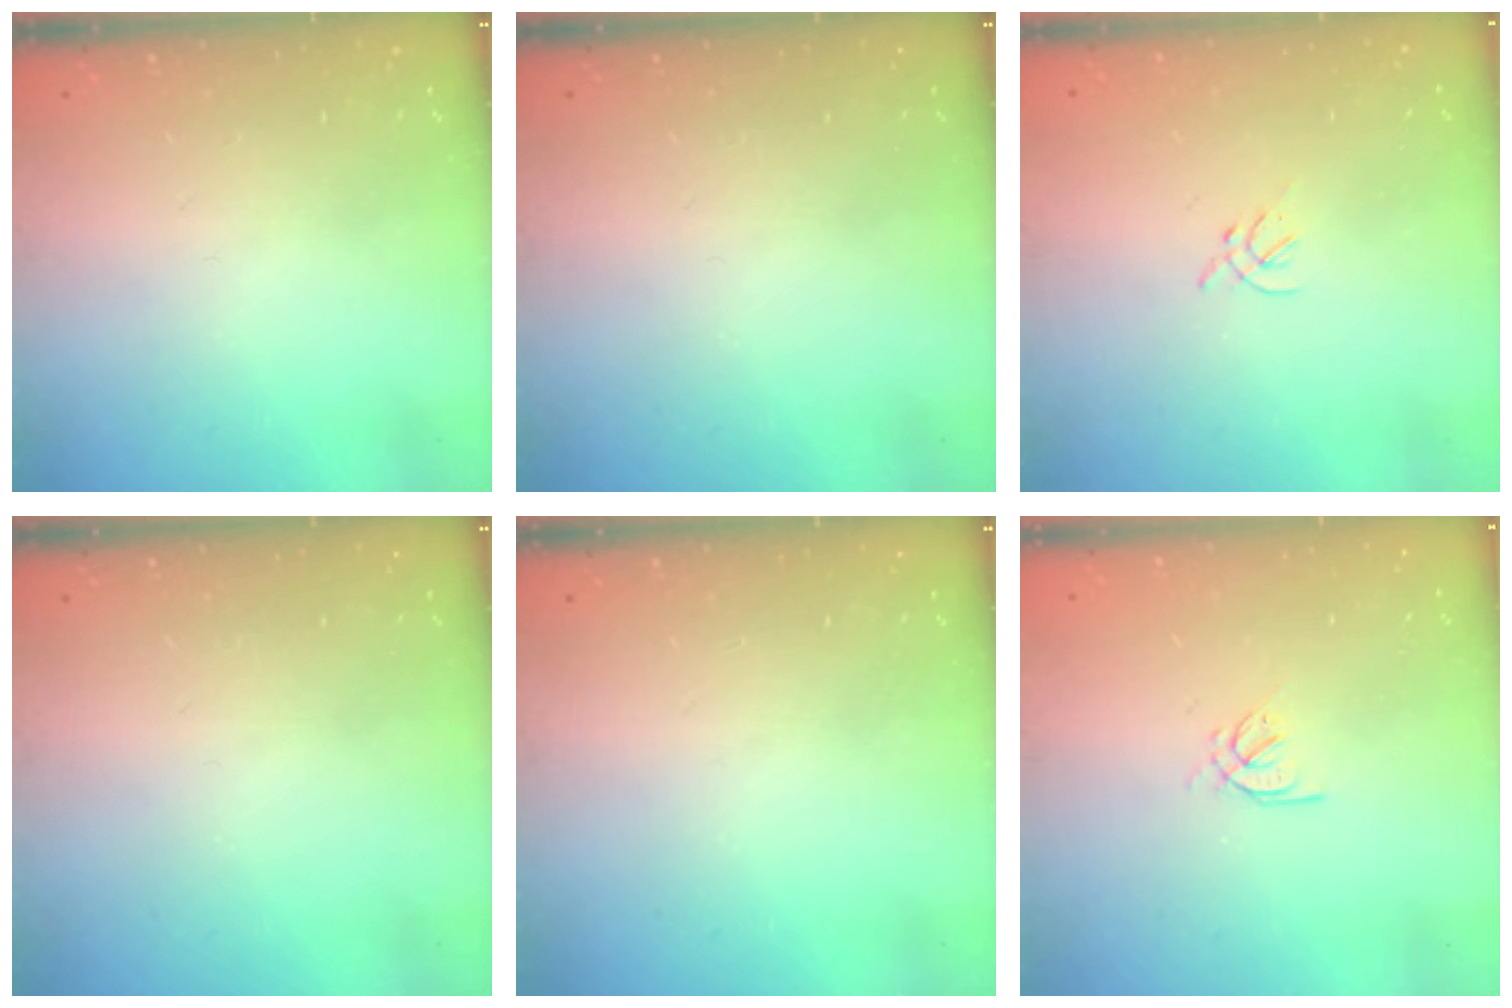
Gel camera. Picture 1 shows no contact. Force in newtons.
{"total": 0.0}
{"total": 1.2, "press": 1.1, "slide": 0.5}
{"total": 0.0}
{"total": 0.0}
{"total": 2.6, "press": 2.5, "slide": 0.7}